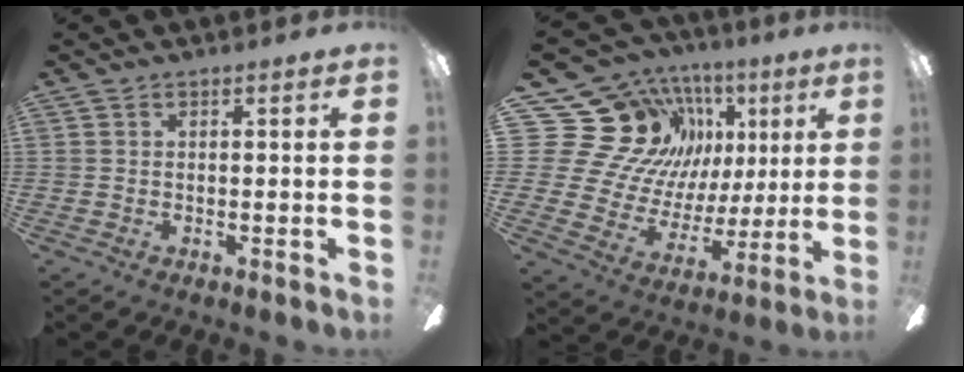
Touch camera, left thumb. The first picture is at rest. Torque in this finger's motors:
{"motor_torque": [0.23, 0.01, -0.54, 0.07, -0.08]}